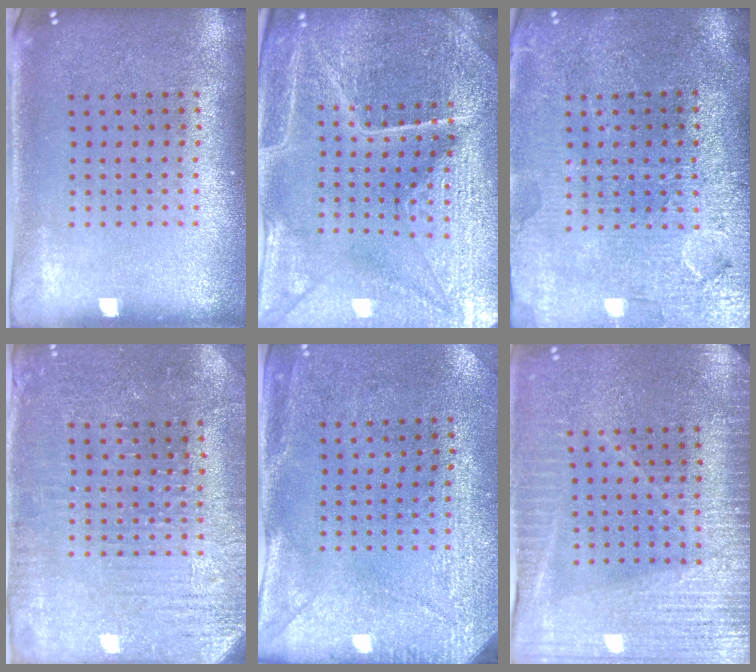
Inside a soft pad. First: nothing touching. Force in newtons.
{"total": 5.4, "press": 5.0, "slide": 2.0}
{"total": 3.6, "press": 3.4, "slide": 1.4}
{"total": 3.0, "press": 2.9, "slide": 0.6}
{"total": 3.0, "press": 2.3, "slide": 1.9}
{"total": 3.4, "press": 3.2, "slide": 1.4}